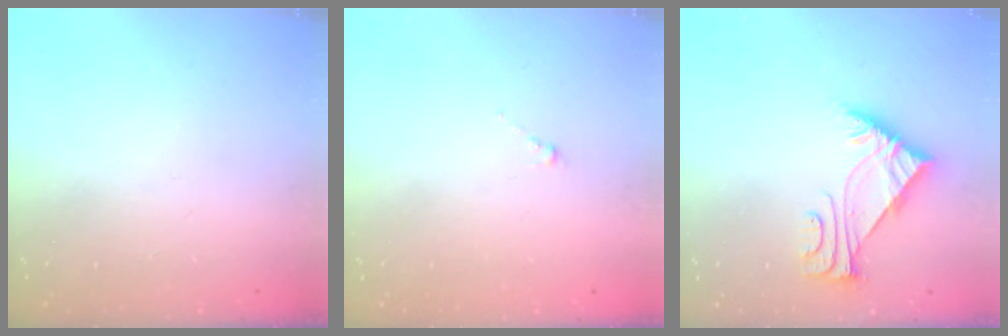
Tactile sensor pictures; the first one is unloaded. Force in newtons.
{"total": 0.8, "press": 0.7, "slide": 0.5}
{"total": 5.7, "press": 5.7, "slide": 0.6}